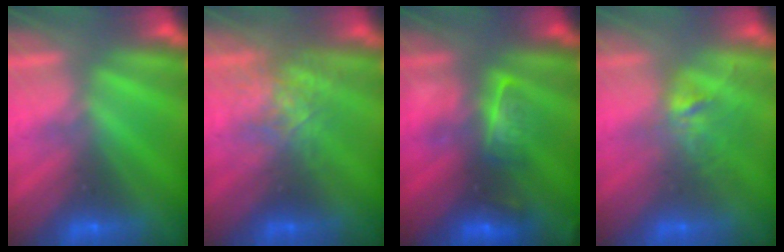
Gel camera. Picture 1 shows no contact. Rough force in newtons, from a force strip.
{"total": 2.6}
{"total": 2.6}
{"total": 2.7}